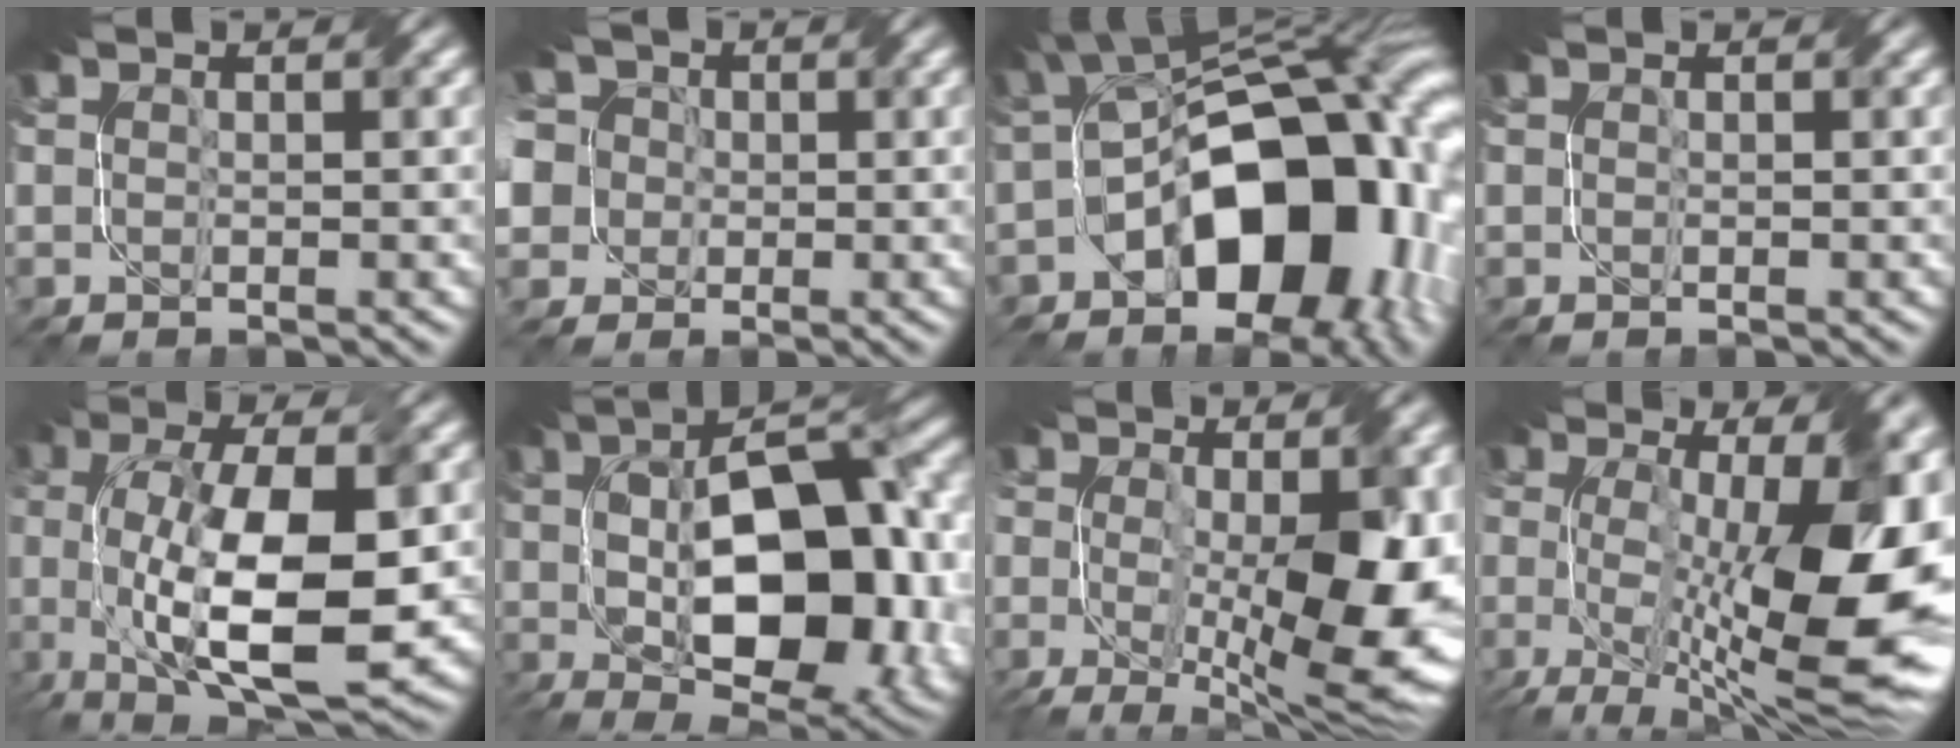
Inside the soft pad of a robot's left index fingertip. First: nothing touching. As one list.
[{"total": 10.1, "force": [1.2, 8.9, 4.6], "torque": [-0.098, 0.035, -0.027]}, {"total": 15.9, "force": [-4.7, 9.6, 11.7], "torque": [-0.130, 0.024, -0.085]}, {"total": 0.0}, {"total": 13.2, "force": [-1.5, 5.8, 11.7], "torque": [-0.210, -0.011, -0.020]}, {"total": 17.0, "force": [0.0, 8.9, 14.5], "torque": [-0.198, -0.009, 0.021]}, {"total": 11.8, "force": [-1.5, 4.8, 10.7], "torque": [-0.173, -0.021, -0.013]}, {"total": 15.4, "force": [-1.2, 6.4, 14.0], "torque": [-0.201, -0.015, -0.003]}]